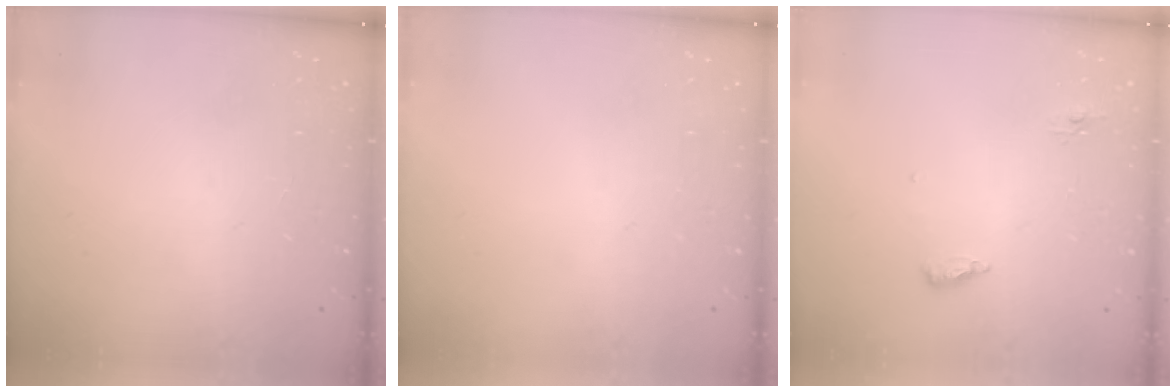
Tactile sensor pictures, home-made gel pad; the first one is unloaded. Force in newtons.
{"total": 0.0}
{"total": 6.5, "press": 6.4, "slide": 1.1}